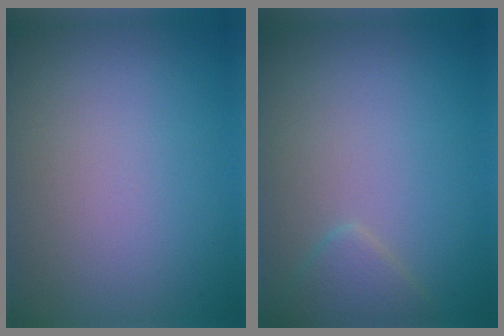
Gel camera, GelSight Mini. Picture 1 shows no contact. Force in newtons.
{"total": 1.8, "press": 1.8, "slide": 0.1}